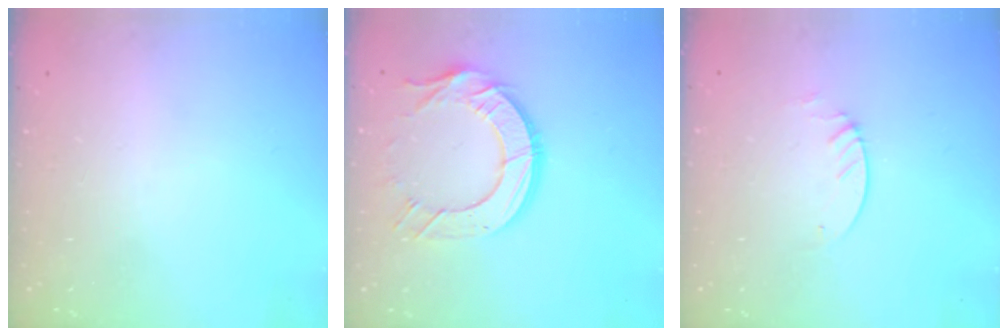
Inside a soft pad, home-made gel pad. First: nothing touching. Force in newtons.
{"total": 12.8, "press": 12.7, "slide": 1.1}
{"total": 2.3, "press": 2.3, "slide": 0.2}